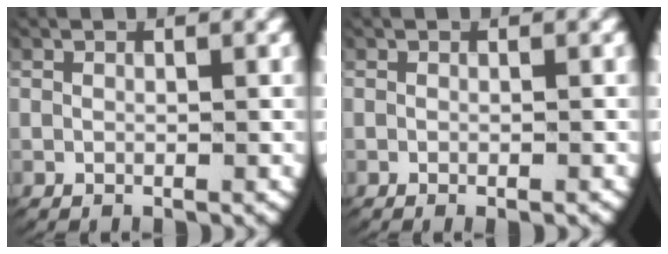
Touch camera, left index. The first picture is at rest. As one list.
[{"total": 0.7, "force": [-0.6, 0.2, 0.4], "torque": [-0.004, 0.004, -0.011]}]